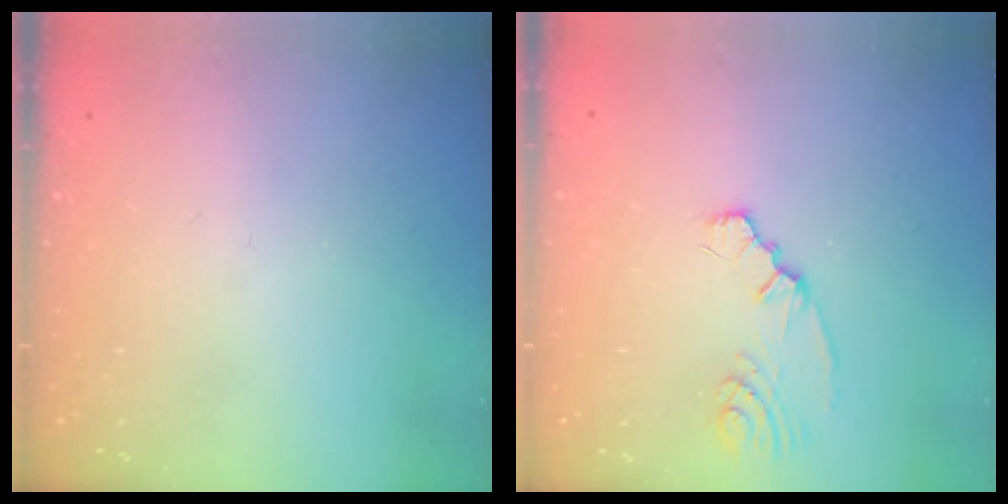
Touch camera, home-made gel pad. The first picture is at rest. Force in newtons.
{"total": 2.5, "press": 2.3, "slide": 0.9}